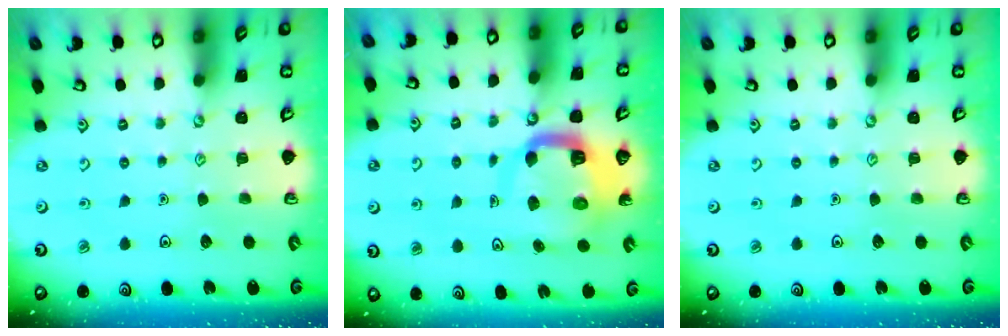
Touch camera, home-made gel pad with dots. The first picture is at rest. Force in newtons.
{"total": 8.8, "press": 8.7, "slide": 1.1}
{"total": 0.0}